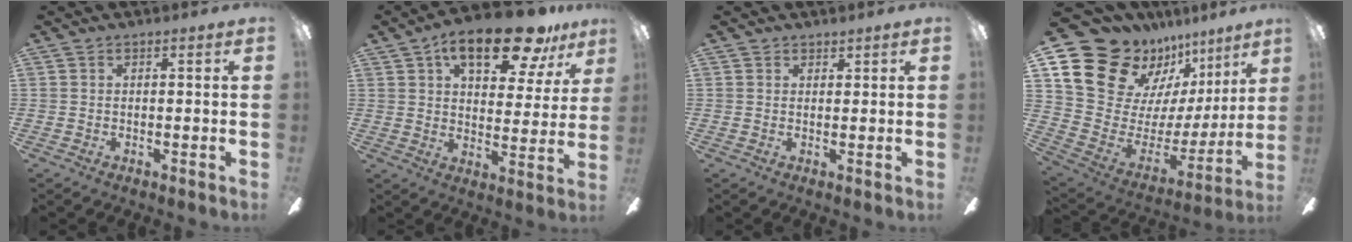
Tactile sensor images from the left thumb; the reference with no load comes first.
{"total": 17.8, "force": [10.9, 7.2, 12.1], "torque": [-0.175, -0.049, 0.176]}
{"total": 1.3, "force": [1.2, 0.6, -0.1], "torque": [0.009, -0.005, 0.021]}
{"total": 18.5, "force": [13.2, 11.0, 6.8], "torque": [-0.125, -0.101, 0.260]}